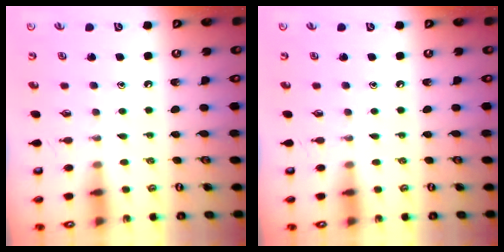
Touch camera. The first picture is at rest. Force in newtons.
{"total": 0.0}